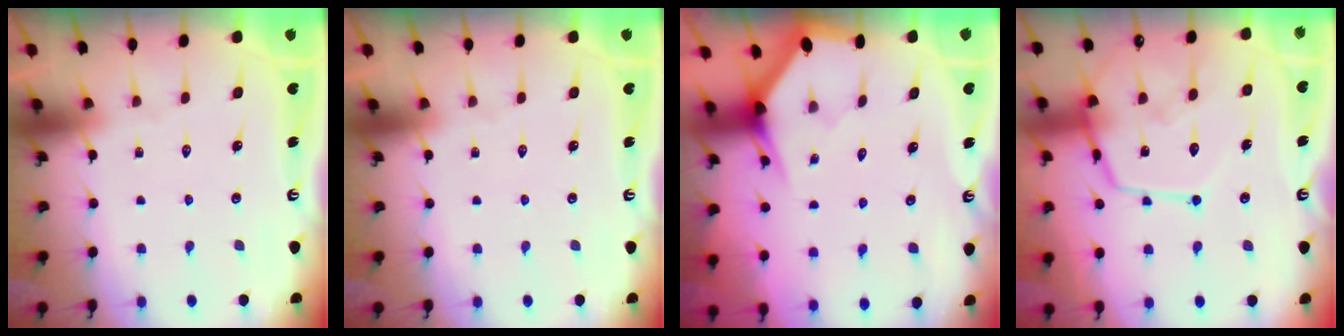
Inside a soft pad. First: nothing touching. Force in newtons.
{"total": 0.0}
{"total": 2.9, "press": 2.9, "slide": 0.0}
{"total": 15.1, "press": 15.1, "slide": 1.4}